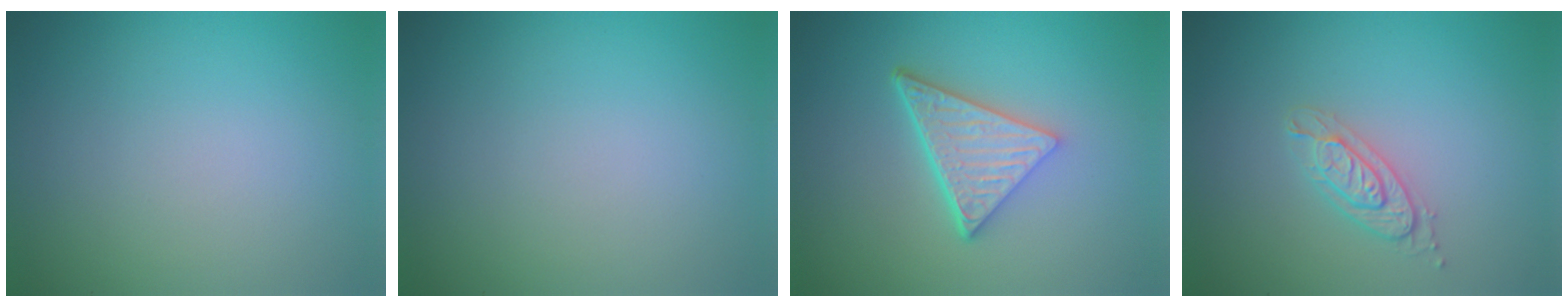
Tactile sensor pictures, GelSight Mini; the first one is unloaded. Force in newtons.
{"total": 0.0}
{"total": 5.1, "press": 3.6, "slide": 3.7}
{"total": 2.0, "press": 1.9, "slide": 0.4}